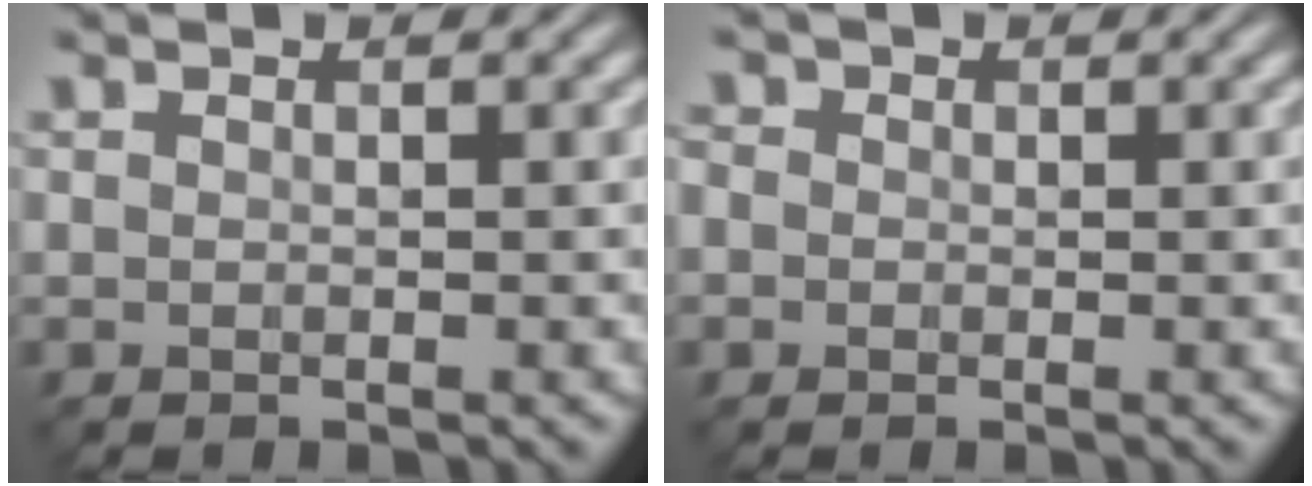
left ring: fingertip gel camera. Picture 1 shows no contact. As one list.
[{"total": 2.7, "force": [0.7, 2.4, 1.1], "torque": [-0.010, 0.023, -0.014]}]